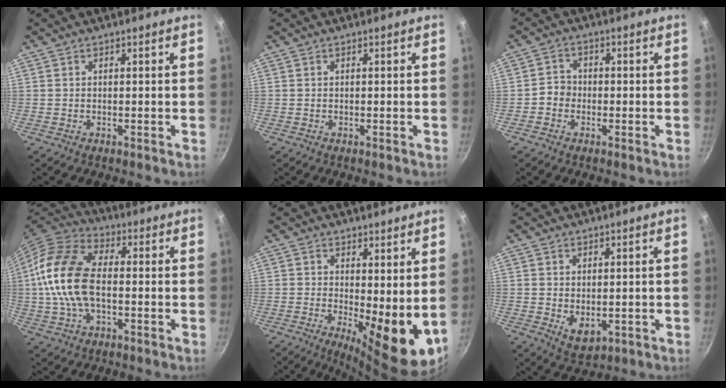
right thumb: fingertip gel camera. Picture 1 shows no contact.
{"total": 0.0}
{"total": 3.1, "force": [-1.1, 2.7, 1.1], "torque": [0.001, 0.017, -0.027]}
{"total": 16.1, "force": [-0.5, 9.2, 13.3], "torque": [-0.252, 0.032, -0.025]}
{"total": 10.7, "force": [0.7, 3.7, 10.0], "torque": [-0.116, -0.023, 0.017]}
{"total": 4.6, "force": [0.2, 3.0, 3.5], "torque": [-0.051, -0.018, 0.011]}